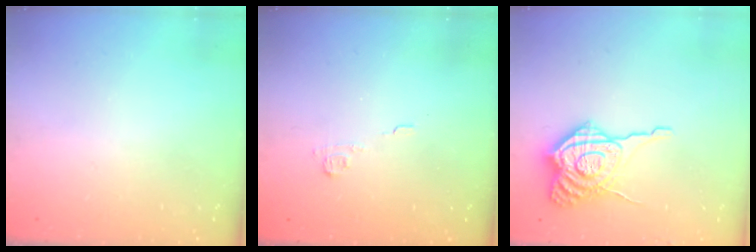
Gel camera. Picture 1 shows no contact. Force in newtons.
{"total": 3.8, "press": 3.6, "slide": 1.1}
{"total": 12.9, "press": 12.8, "slide": 1.3}